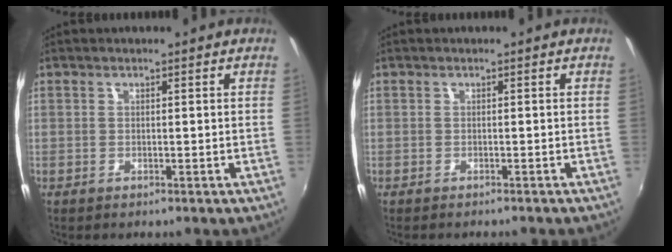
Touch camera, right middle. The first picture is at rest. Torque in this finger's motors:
{"motor_torque": [0.96, -1.18, 0.08, 0.06]}